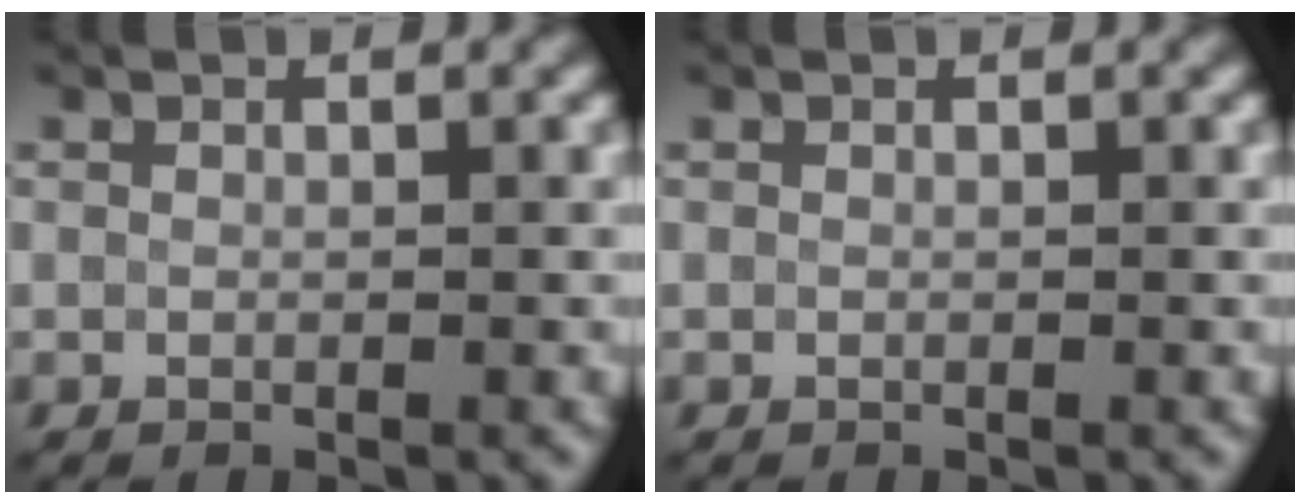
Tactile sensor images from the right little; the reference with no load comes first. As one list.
[{"total": 0.0}]